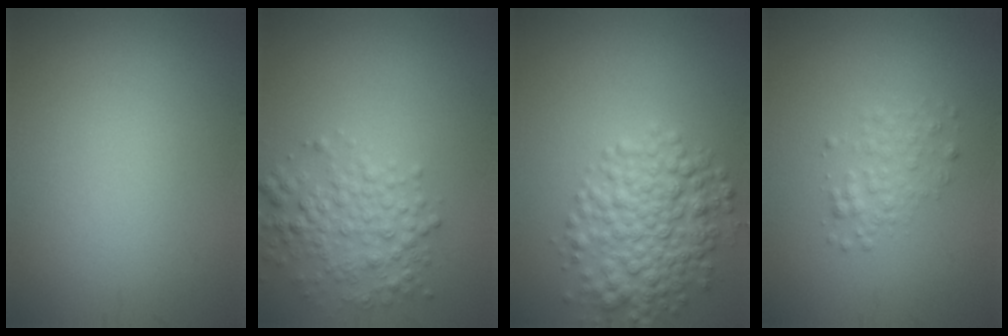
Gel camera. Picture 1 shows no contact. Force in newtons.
{"total": 3.7, "press": 3.7, "slide": 0.1}
{"total": 5.9, "press": 5.9, "slide": 0.1}
{"total": 1.8, "press": 1.8, "slide": 0.1}